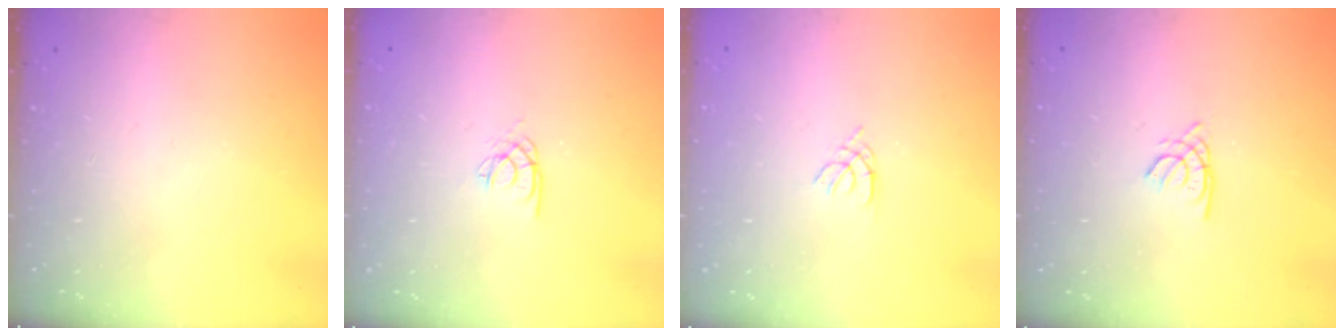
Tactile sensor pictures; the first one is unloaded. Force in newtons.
{"total": 2.5, "press": 2.5, "slide": 0.1}
{"total": 1.1, "press": 1.0, "slide": 0.3}
{"total": 1.7, "press": 1.7, "slide": 0.4}